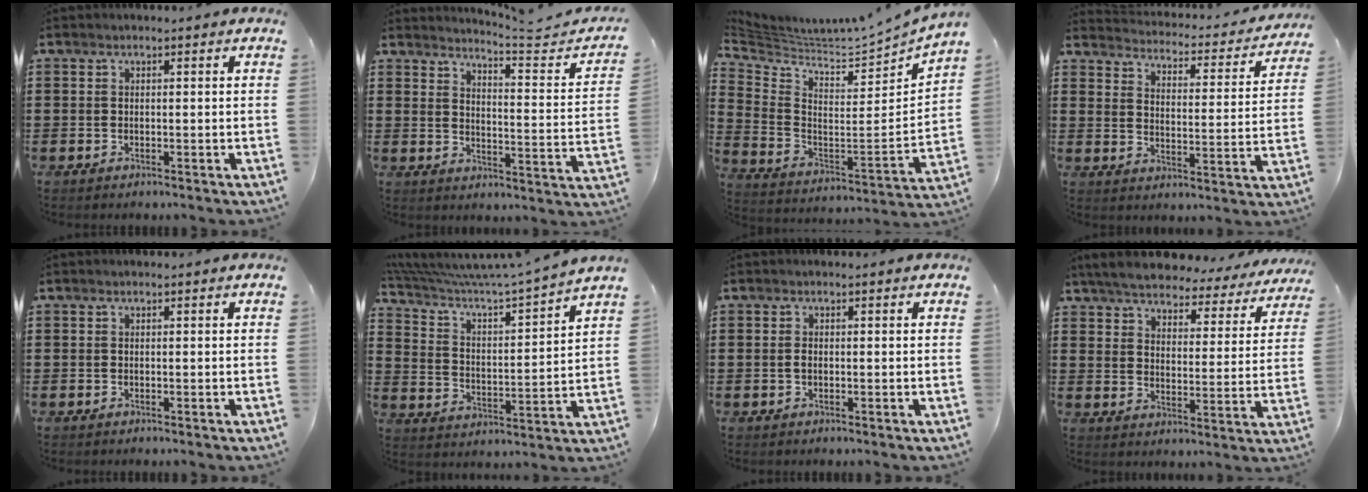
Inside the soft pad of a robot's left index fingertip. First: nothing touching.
{"total": 4.0, "force": [3.8, -0.5, 1.4], "torque": [-0.032, -0.035, 0.054]}
{"total": 3.4, "force": [3.3, -0.5, 0.4], "torque": [-0.035, -0.054, 0.048]}
{"total": 3.0, "force": [3.0, 0.1, 0.5], "torque": [-0.030, -0.029, 0.043]}
{"total": 0.0}
{"total": 5.1, "force": [4.6, -0.2, 2.1], "torque": [-0.065, -0.047, 0.069]}
{"total": 1.0, "force": [0.0, 0.5, 0.8], "torque": [-0.018, 0.001, -0.001]}
{"total": 5.3, "force": [5.1, 0.6, 1.3], "torque": [-0.052, -0.032, 0.086]}